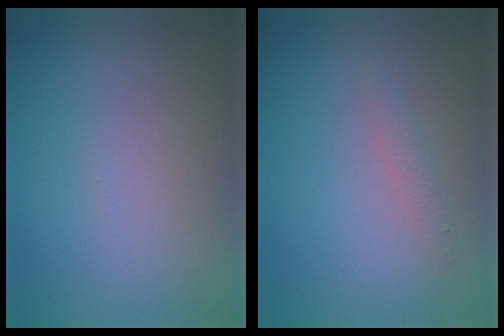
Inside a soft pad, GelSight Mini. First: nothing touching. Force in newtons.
{"total": 1.1, "press": 1.1, "slide": 0.0}